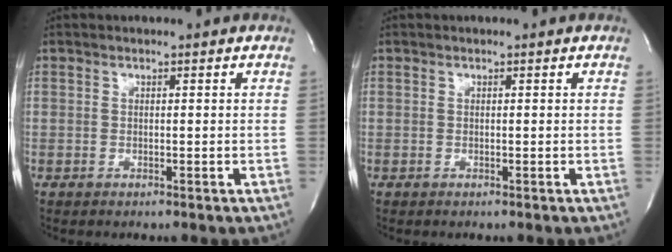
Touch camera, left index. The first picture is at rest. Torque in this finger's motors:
{"motor_torque": [0.12, 0.06, -0.02, 0.00]}